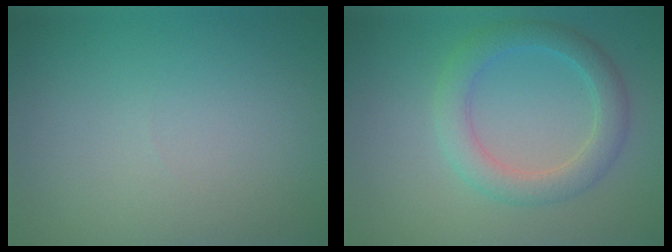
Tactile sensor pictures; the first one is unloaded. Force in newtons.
{"total": 3.5, "press": 3.5, "slide": 0.2}